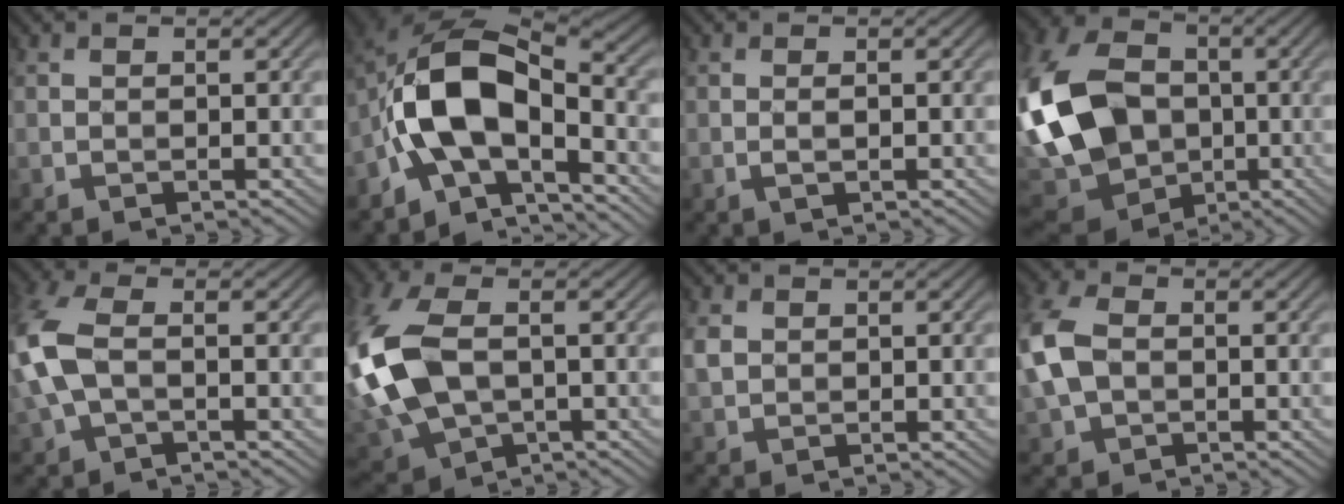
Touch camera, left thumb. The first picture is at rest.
{"total": 11.9, "force": [-3.5, 6.5, 9.4], "torque": [-0.178, 0.004, -0.076]}
{"total": 0.9, "force": [-0.2, 0.2, 0.9], "torque": [-0.017, 0.000, -0.004]}
{"total": 18.1, "force": [-2.1, 13.7, 11.6], "torque": [-0.292, -0.008, -0.035]}
{"total": 7.4, "force": [-0.2, 4.1, 6.2], "torque": [-0.177, 0.007, -0.010]}
{"total": 14.2, "force": [-0.4, 8.4, 11.4], "torque": [-0.314, -0.006, -0.006]}
{"total": 1.8, "force": [0.4, 1.5, 0.9], "torque": [-0.026, 0.001, 0.010]}
{"total": 7.7, "force": [-0.5, 5.4, 5.5], "torque": [-0.169, 0.009, -0.015]}